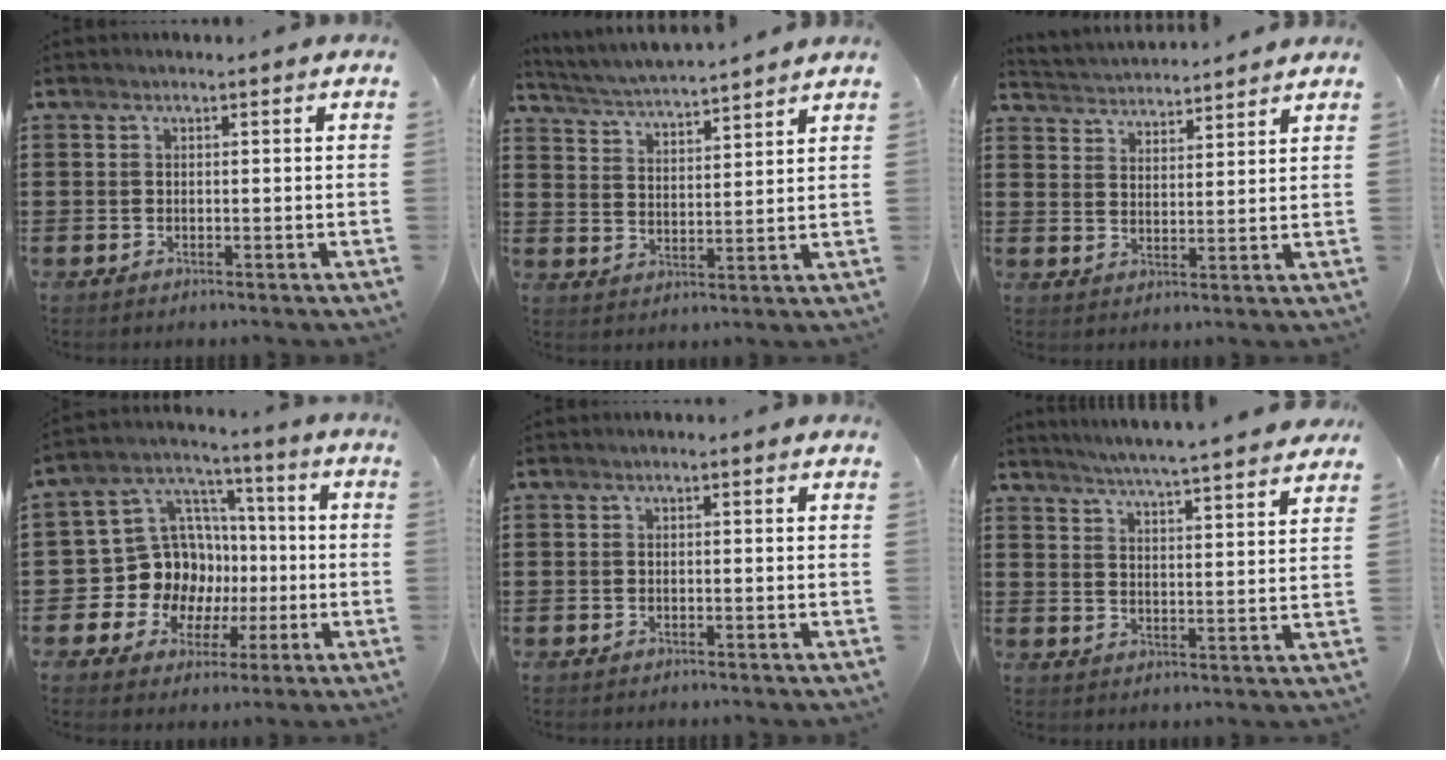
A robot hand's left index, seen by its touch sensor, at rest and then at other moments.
{"total": 4.2, "force": [4.2, -0.5, 0.7], "torque": [-0.034, -0.028, 0.069]}
{"total": 3.3, "force": [3.3, 0.0, -0.6], "torque": [-0.004, -0.018, 0.058]}
{"total": 12.0, "force": [-0.9, 11.4, 3.7], "torque": [-0.110, -0.006, -0.007]}
{"total": 0.0}
{"total": 4.6, "force": [4.4, -0.8, 0.9], "torque": [-0.037, -0.032, 0.074]}